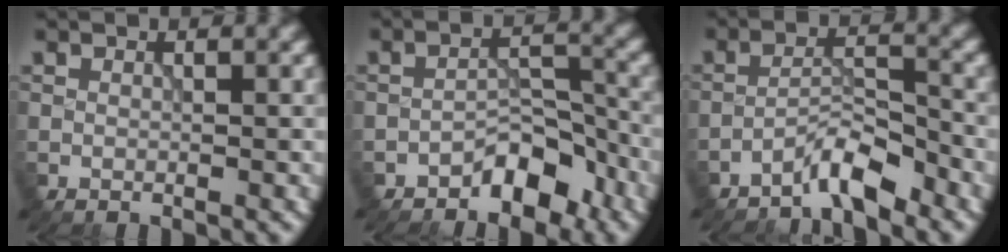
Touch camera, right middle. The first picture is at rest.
{"total": 3.9, "force": [-2.8, 1.8, 2.0], "torque": [-0.020, 0.014, -0.046]}
{"total": 3.5, "force": [-3.0, 0.5, 1.7], "torque": [-0.025, 0.013, -0.060]}